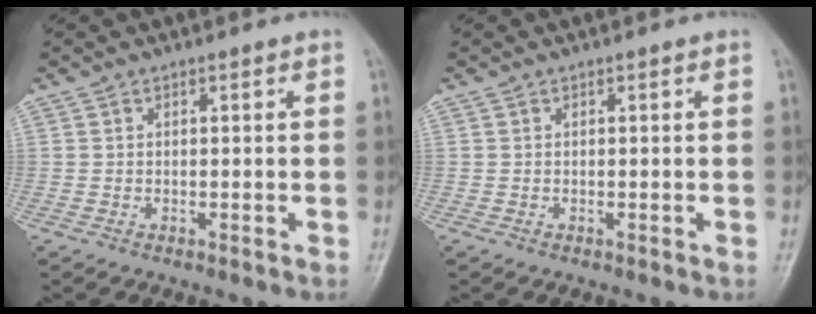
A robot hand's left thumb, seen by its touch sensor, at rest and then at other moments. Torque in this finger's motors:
{"motor_torque": [-0.25, 0.25, 0.00, 0.00, 0.00]}